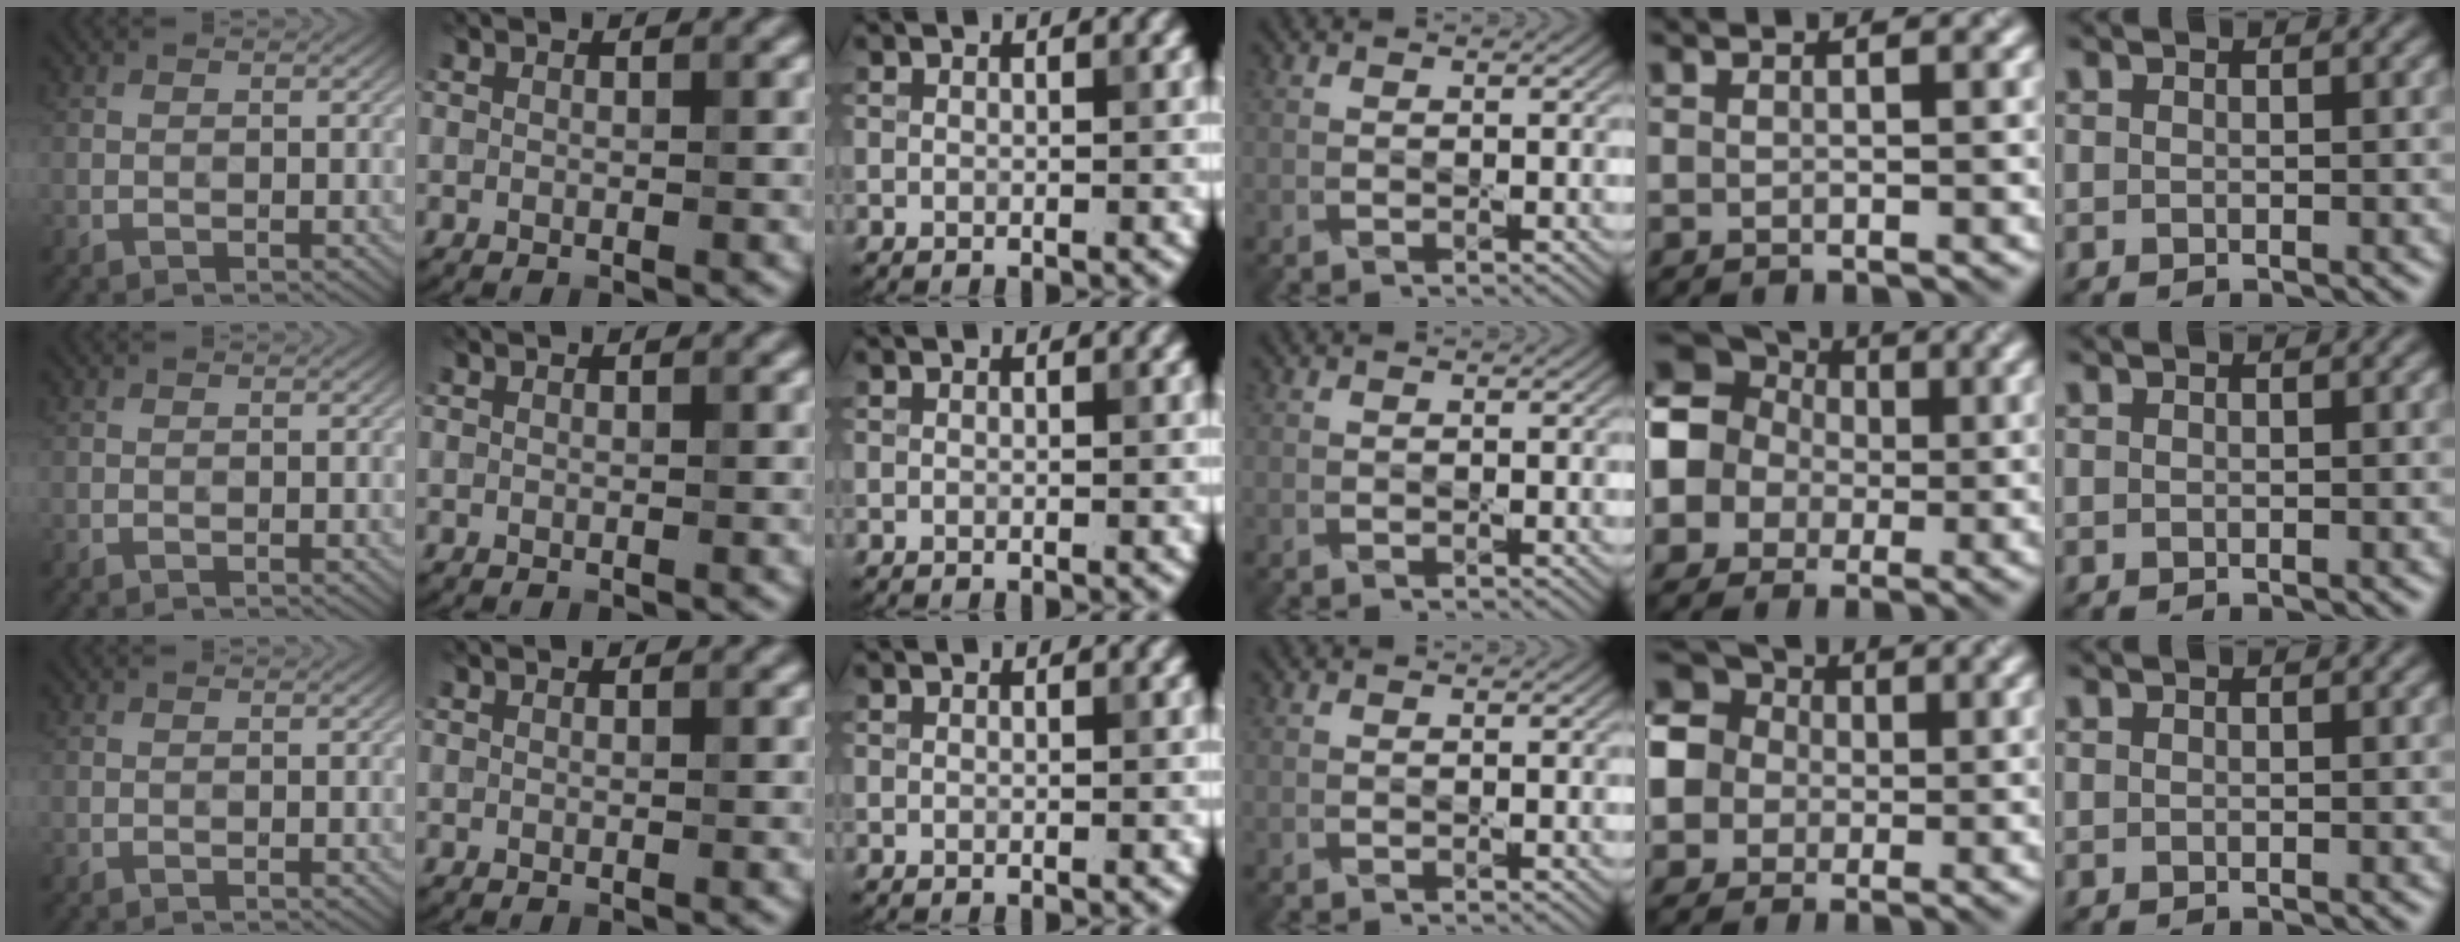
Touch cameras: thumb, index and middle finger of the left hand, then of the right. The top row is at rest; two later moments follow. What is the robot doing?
{"motion": "press", "object": "joystick"}